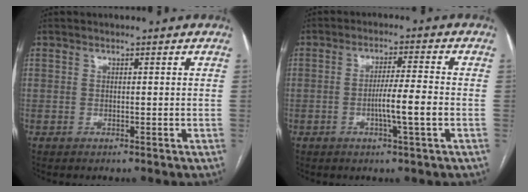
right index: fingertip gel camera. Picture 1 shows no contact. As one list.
[{"total": 6.0, "force": [-1.6, -0.3, 5.8], "torque": [-0.102, -0.003, -0.029]}]